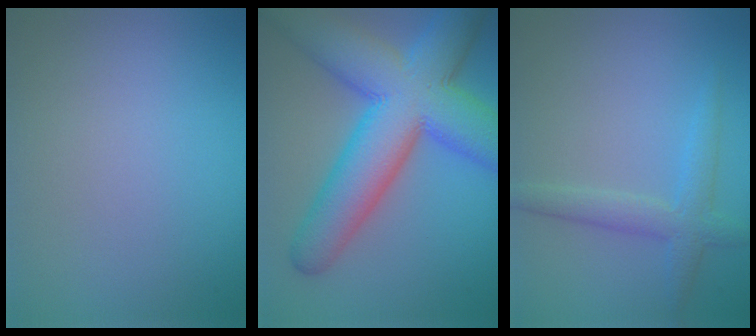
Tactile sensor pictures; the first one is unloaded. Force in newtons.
{"total": 12.7, "press": 12.7, "slide": 0.2}
{"total": 2.8, "press": 2.8, "slide": 0.1}